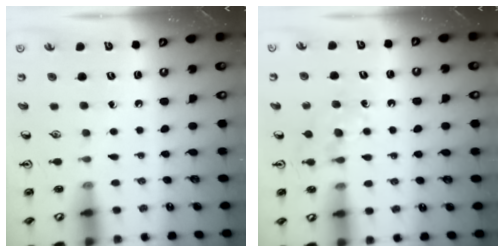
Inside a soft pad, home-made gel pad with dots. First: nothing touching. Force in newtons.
{"total": 4.7, "press": 4.6, "slide": 0.6}